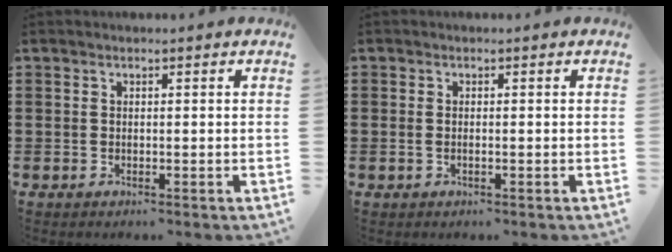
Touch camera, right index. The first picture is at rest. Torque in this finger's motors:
{"motor_torque": [-0.08, 1.04, -0.01, -0.01]}